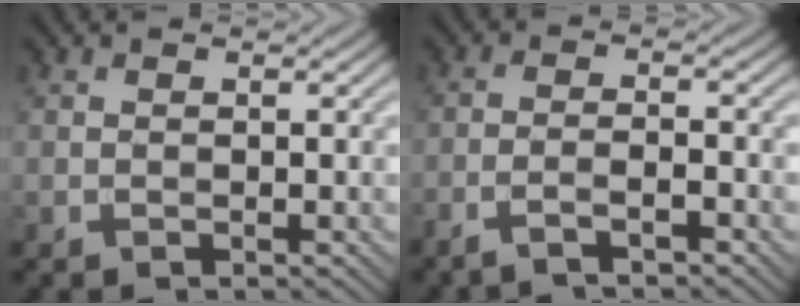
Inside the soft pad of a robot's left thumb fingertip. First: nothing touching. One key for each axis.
{"total": 3.5, "fx": -2.6, "fy": 0.5, "fz": 2.2, "tx": -0.039, "ty": 0.005, "tz": -0.057}